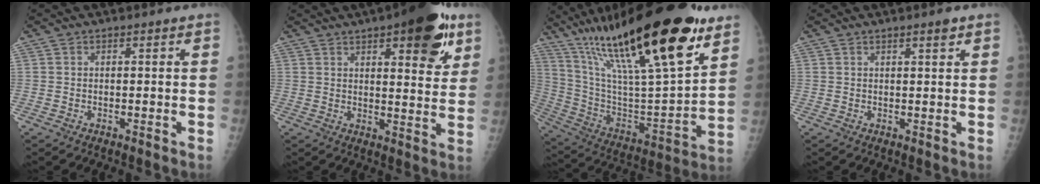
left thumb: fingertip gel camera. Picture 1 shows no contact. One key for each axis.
{"total": 15.5, "fx": 8.1, "fy": 5.4, "fz": 12.0, "tx": -0.123, "ty": -0.030, "tz": 0.105}
{"total": 33.5, "fx": 20.3, "fy": 7.3, "fz": 25.6, "tx": -0.428, "ty": -0.051, "tz": 0.350}
{"total": 1.7, "fx": 1.1, "fy": 0.2, "fz": 1.2, "tx": -0.016, "ty": -0.006, "tz": 0.017}